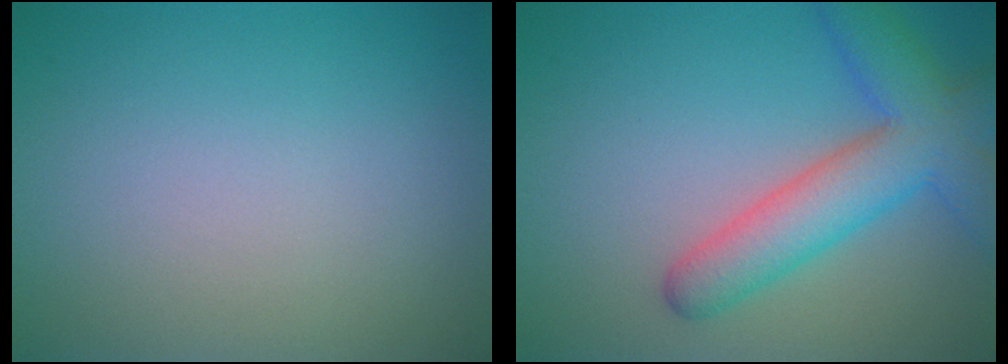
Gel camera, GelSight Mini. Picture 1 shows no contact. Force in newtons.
{"total": 6.5, "press": 6.5, "slide": 0.3}